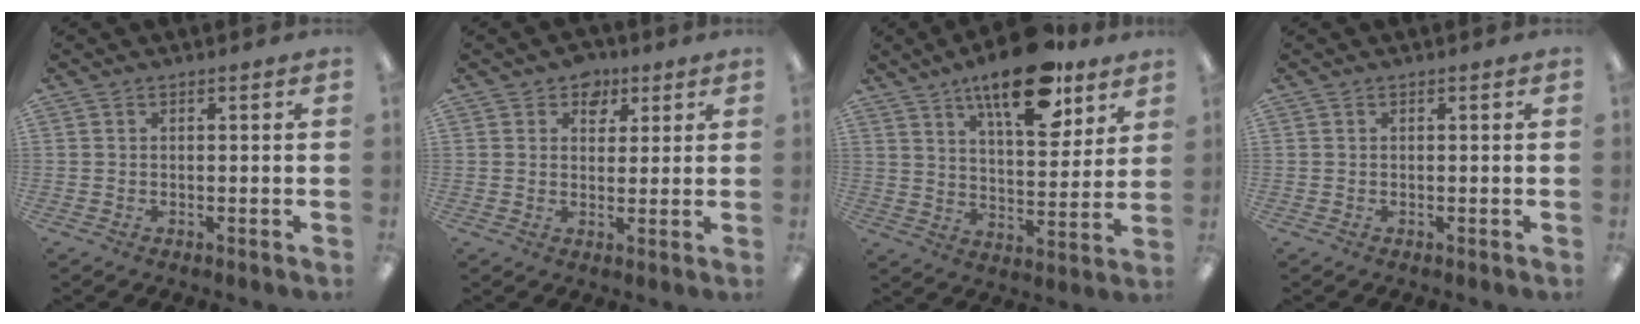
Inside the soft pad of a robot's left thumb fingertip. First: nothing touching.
{"total": 5.0, "force": [3.1, 3.7, 1.3], "torque": [-0.007, -0.010, 0.054]}
{"total": 18.2, "force": [12.5, 6.9, 11.3], "torque": [-0.168, -0.065, 0.206]}
{"total": 0.0}